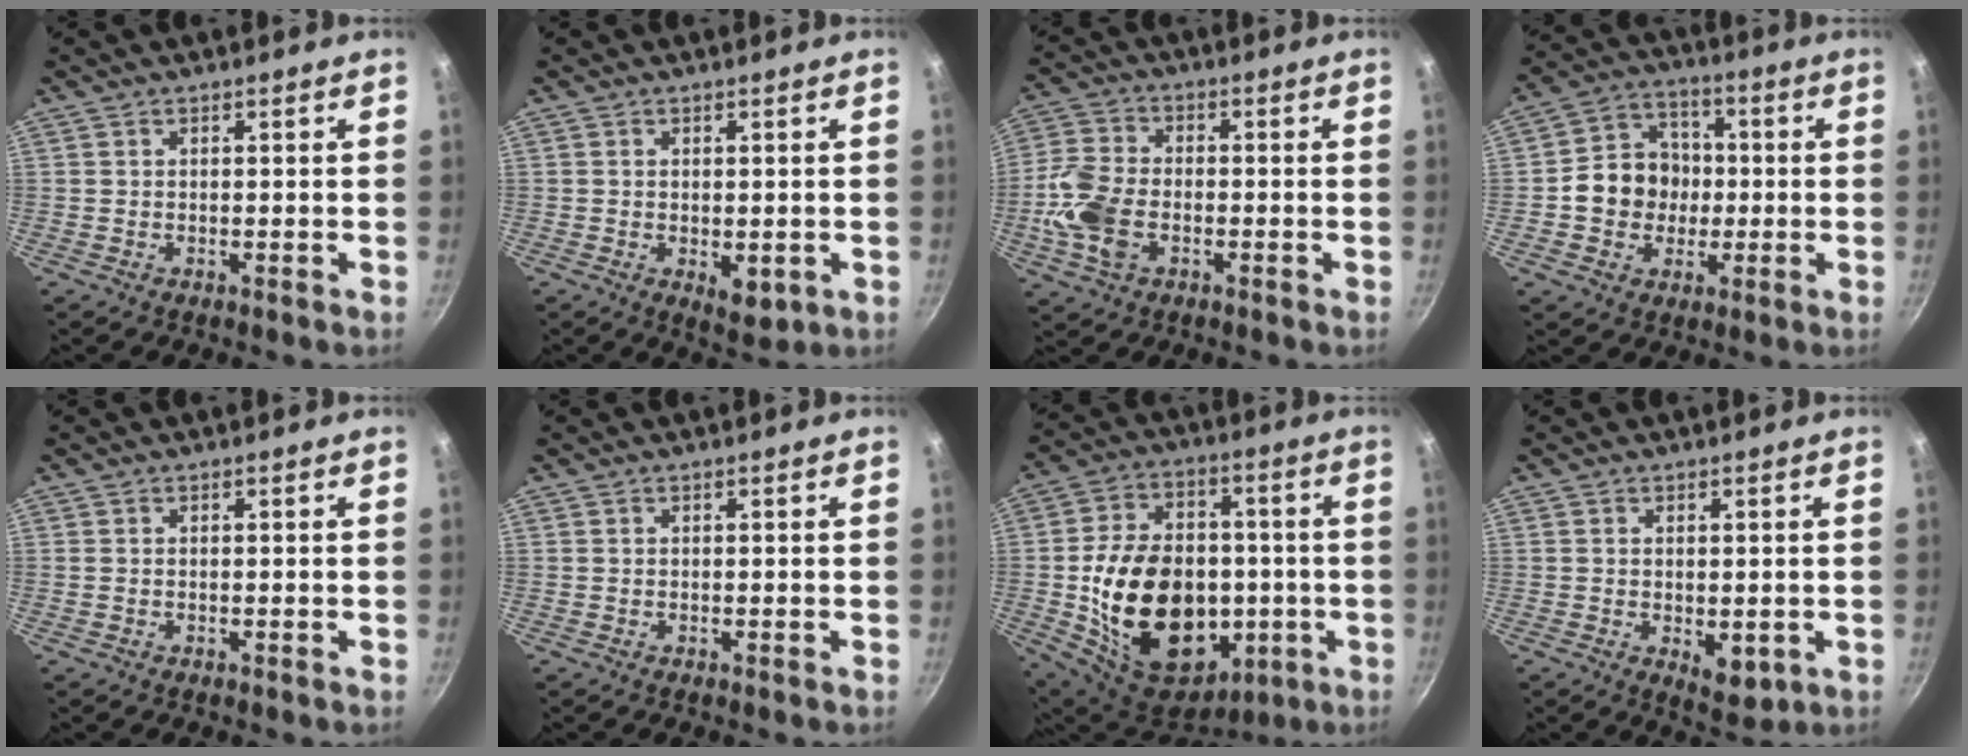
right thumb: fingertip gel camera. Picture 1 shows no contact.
{"total": 4.5, "force": [-0.9, 2.4, 3.6], "torque": [-0.051, -0.013, -0.006]}
{"total": 10.3, "force": [-2.7, 6.7, 7.4], "torque": [-0.150, 0.017, -0.065]}
{"total": 11.3, "force": [-0.8, 10.0, 5.2], "torque": [-0.051, 0.022, -0.028]}
{"total": 0.0}
{"total": 0.0}
{"total": 27.1, "force": [-3.4, 19.0, 19.1], "torque": [-0.304, 0.023, -0.034]}
{"total": 5.0, "force": [-0.9, 2.9, 4.0], "torque": [-0.054, -0.012, -0.004]}